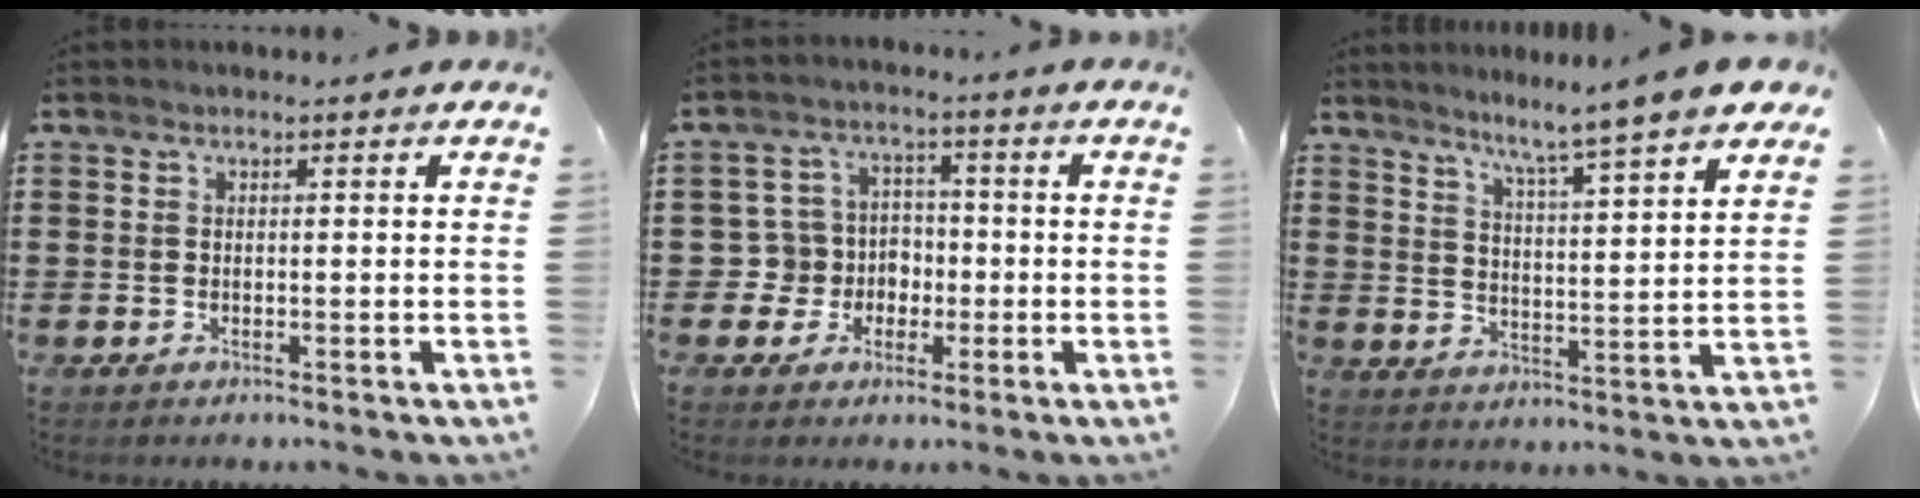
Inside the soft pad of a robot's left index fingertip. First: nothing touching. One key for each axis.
{"total": 5.7, "fx": -0.9, "fy": 5.5, "fz": 1.1, "tx": -0.050, "ty": 0.008, "tz": -0.017}
{"total": 5.6, "fx": 4.8, "fy": -1.5, "fz": 2.4, "tx": -0.069, "ty": -0.042, "tz": 0.072}